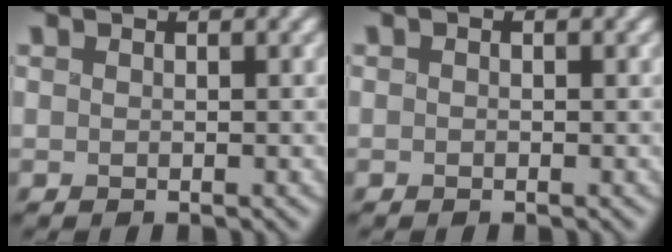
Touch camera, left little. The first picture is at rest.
{"total": 0.5, "force": [-0.4, 0.2, 0.2], "torque": [-0.002, 0.000, -0.012]}